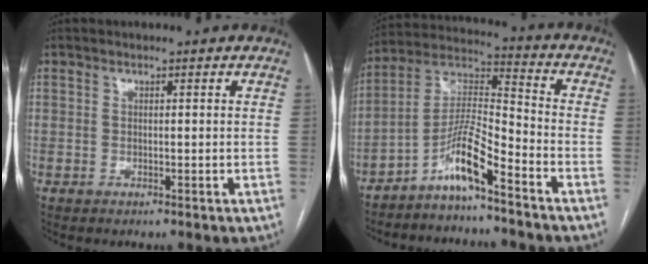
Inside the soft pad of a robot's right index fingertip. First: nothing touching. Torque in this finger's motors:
{"motor_torque": [0.94, -0.05, 0.21, 0.14]}